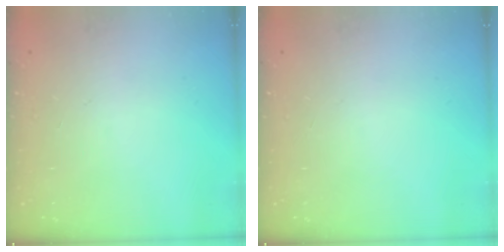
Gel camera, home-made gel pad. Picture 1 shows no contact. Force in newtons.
{"total": 0.0}